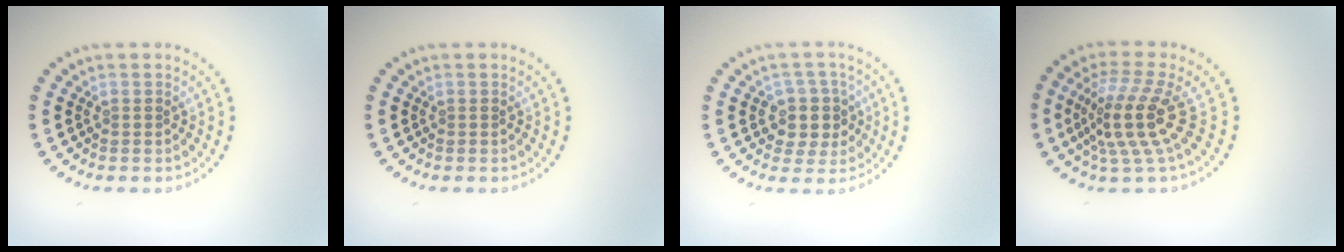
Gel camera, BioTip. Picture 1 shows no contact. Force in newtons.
{"total": 0.0}
{"total": 3.3, "press": 2.9, "slide": 1.5}
{"total": 4.8, "press": 3.5, "slide": 3.2}